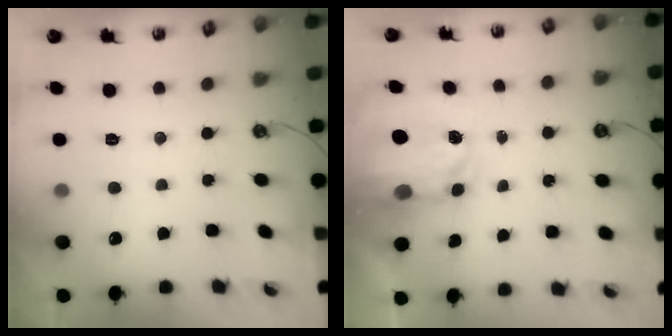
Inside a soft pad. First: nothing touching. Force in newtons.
{"total": 5.8, "press": 5.8, "slide": 0.6}